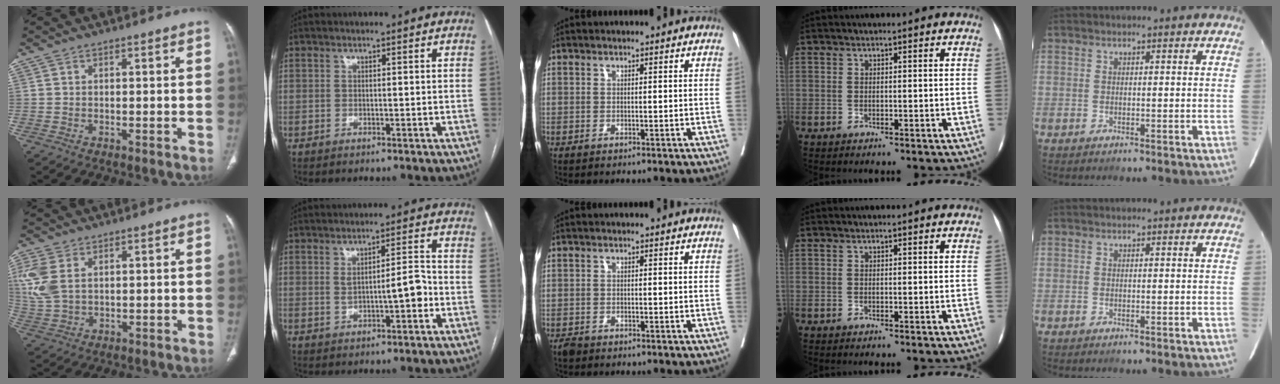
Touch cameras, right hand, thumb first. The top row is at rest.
{"thumb": {"total": 7.6, "force": [2.4, 4.7, 5.5], "torque": [-0.147, 0.003, 0.056]}, "index": {"total": 5.2, "force": [-0.7, 1.1, 5.0], "torque": [-0.081, 0.012, -0.004]}, "middle": {"total": 1.1, "force": [-0.9, 0.5, 0.3], "torque": [-0.010, -0.002, -0.017]}}